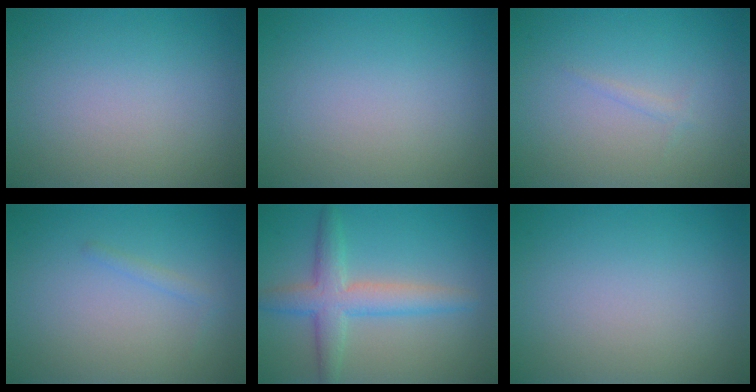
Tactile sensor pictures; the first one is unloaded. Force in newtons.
{"total": 0.0}
{"total": 0.6, "press": 0.6, "slide": 0.0}
{"total": 0.8, "press": 0.8, "slide": 0.0}
{"total": 4.4, "press": 4.4, "slide": 0.0}
{"total": 0.0}